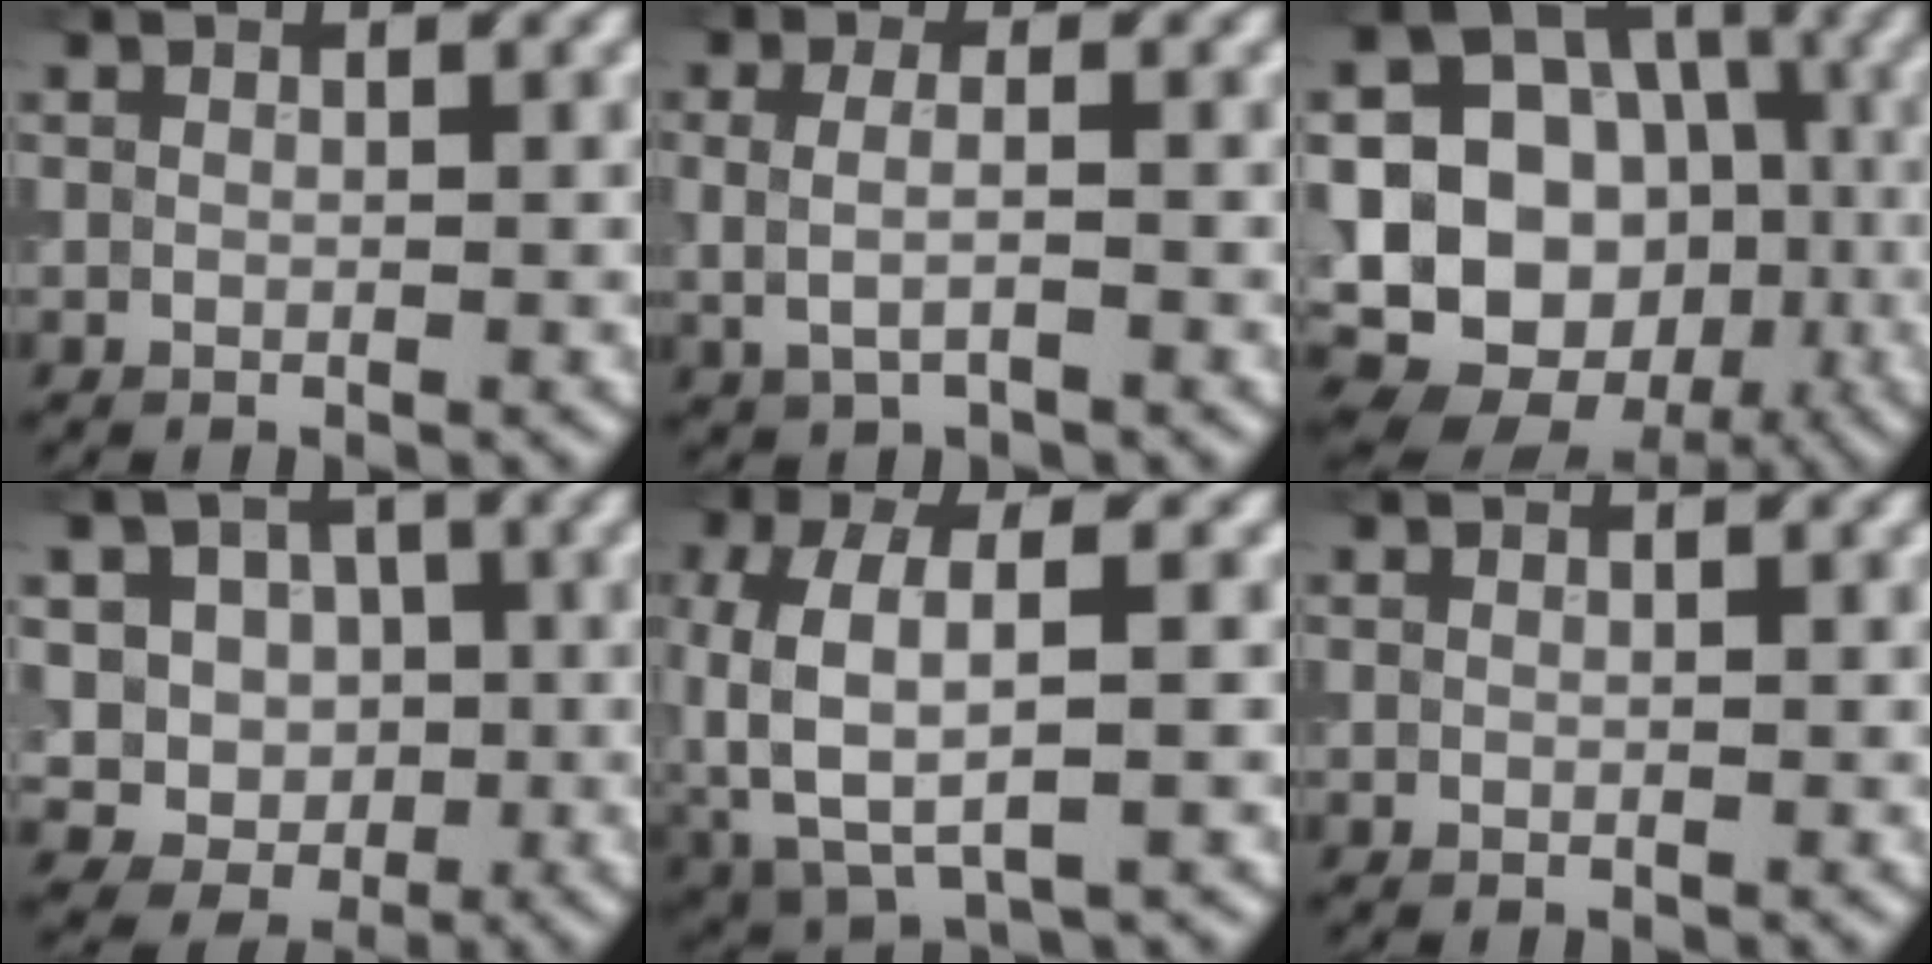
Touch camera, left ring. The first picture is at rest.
{"total": 2.1, "force": [-0.2, 0.8, 1.9], "torque": [-0.046, -0.007, -0.003]}
{"total": 18.6, "force": [-3.8, 16.0, 8.7], "torque": [-0.160, -0.013, -0.071]}
{"total": 5.4, "force": [0.3, 4.8, 2.3], "torque": [-0.018, 0.007, -0.018]}
{"total": 6.1, "force": [-0.8, 2.9, 5.3], "torque": [-0.124, 0.002, -0.014]}
{"total": 0.0}